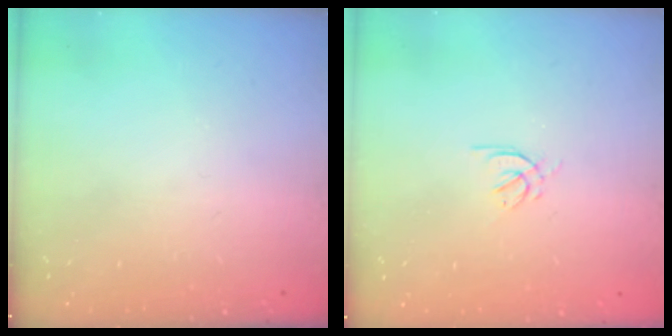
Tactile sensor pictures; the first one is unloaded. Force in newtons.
{"total": 2.1, "press": 2.0, "slide": 0.6}